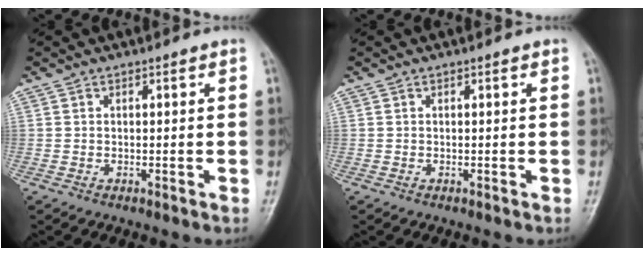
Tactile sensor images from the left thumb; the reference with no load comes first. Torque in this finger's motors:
{"motor_torque": [0.15, 0.19, -0.07, -0.05, 0.00]}